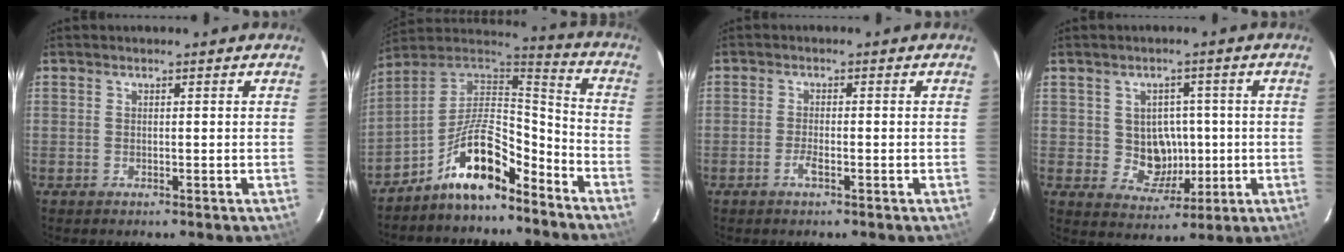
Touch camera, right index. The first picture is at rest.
{"total": 13.4, "force": [-8.6, 4.7, 9.1], "torque": [-0.186, 0.024, -0.160]}
{"total": 1.8, "force": [-1.0, 0.3, 1.5], "torque": [-0.032, 0.001, -0.020]}
{"total": 6.7, "force": [0.2, 6.3, 2.3], "torque": [-0.044, 0.013, 0.019]}